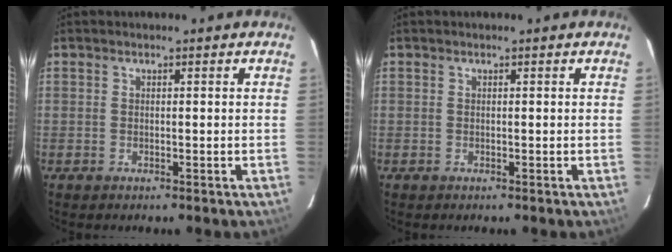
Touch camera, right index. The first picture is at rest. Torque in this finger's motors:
{"motor_torque": [0.00, 0.00, 0.02, 0.00]}